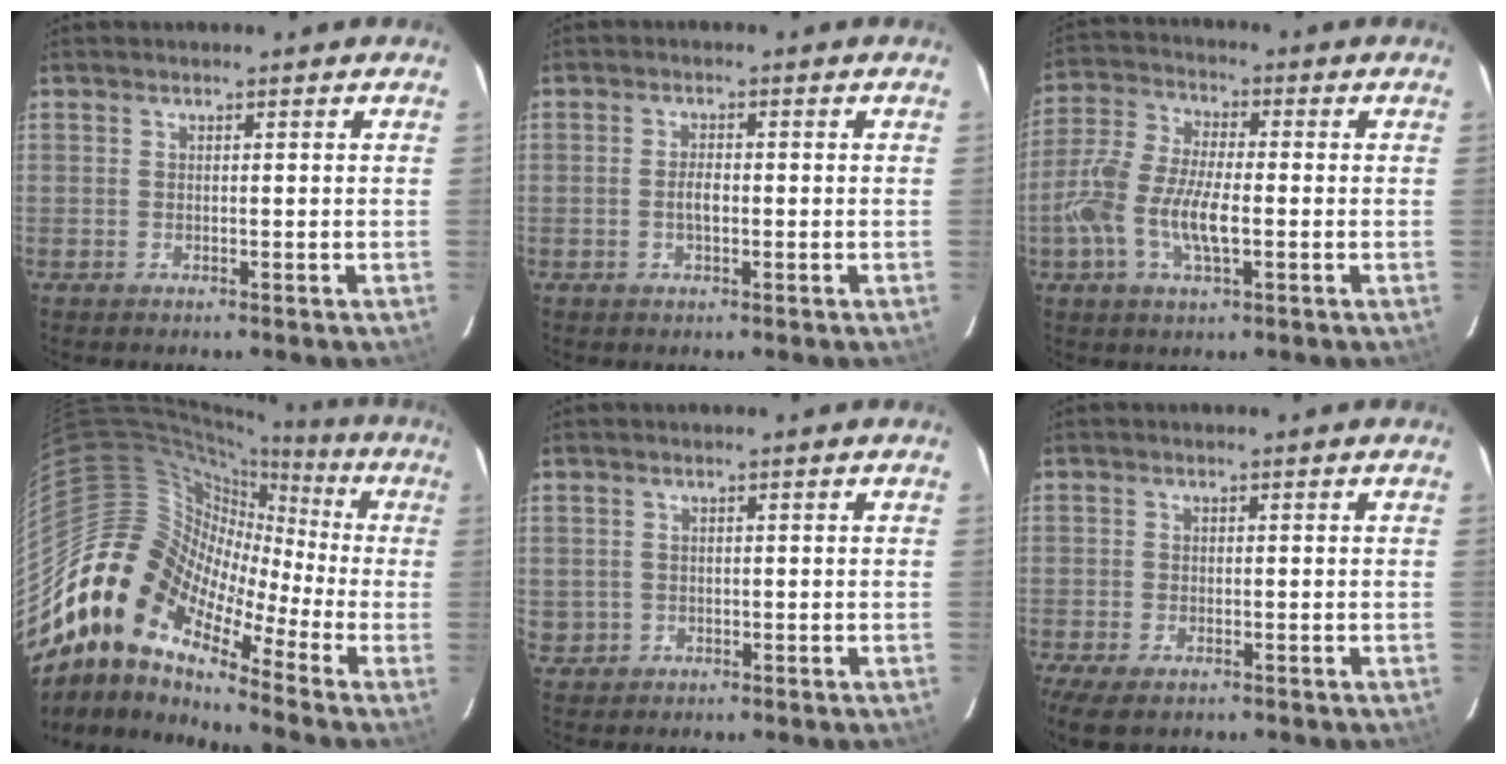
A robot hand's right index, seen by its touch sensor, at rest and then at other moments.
{"total": 2.2, "force": [-0.5, 1.0, 1.9], "torque": [-0.035, 0.001, -0.009]}
{"total": 11.3, "force": [-2.8, 4.4, 10.0], "torque": [-0.218, 0.003, -0.058]}
{"total": 12.9, "force": [-5.7, 8.7, 7.6], "torque": [-0.112, 0.013, -0.131]}
{"total": 2.5, "force": [0.1, 2.5, 0.3], "torque": [-0.002, 0.005, 0.006]}
{"total": 0.8, "force": [-0.5, 0.5, 0.3], "torque": [-0.008, -0.002, -0.011]}